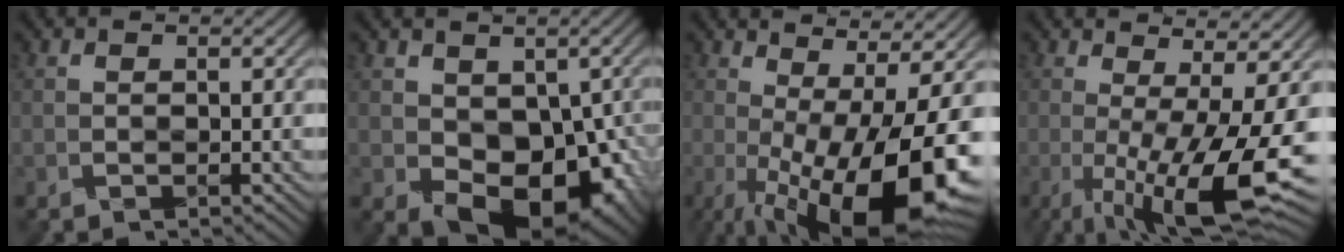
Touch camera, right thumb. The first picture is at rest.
{"total": 10.8, "force": [-2.1, 7.1, 7.9], "torque": [-0.116, -0.033, -0.029]}
{"total": 17.4, "force": [-4.0, 5.5, 16.0], "torque": [-0.217, -0.006, -0.063]}
{"total": 13.8, "force": [-2.2, 3.3, 13.2], "torque": [-0.195, 0.004, -0.030]}